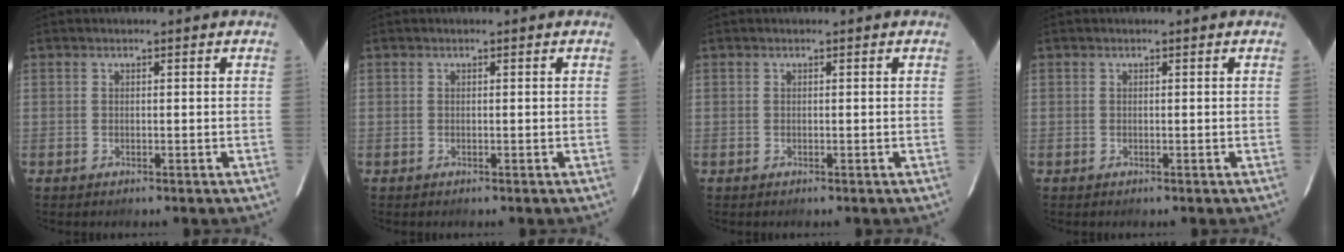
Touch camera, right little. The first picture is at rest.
{"total": 0.0}
{"total": 0.0}
{"total": 0.0}